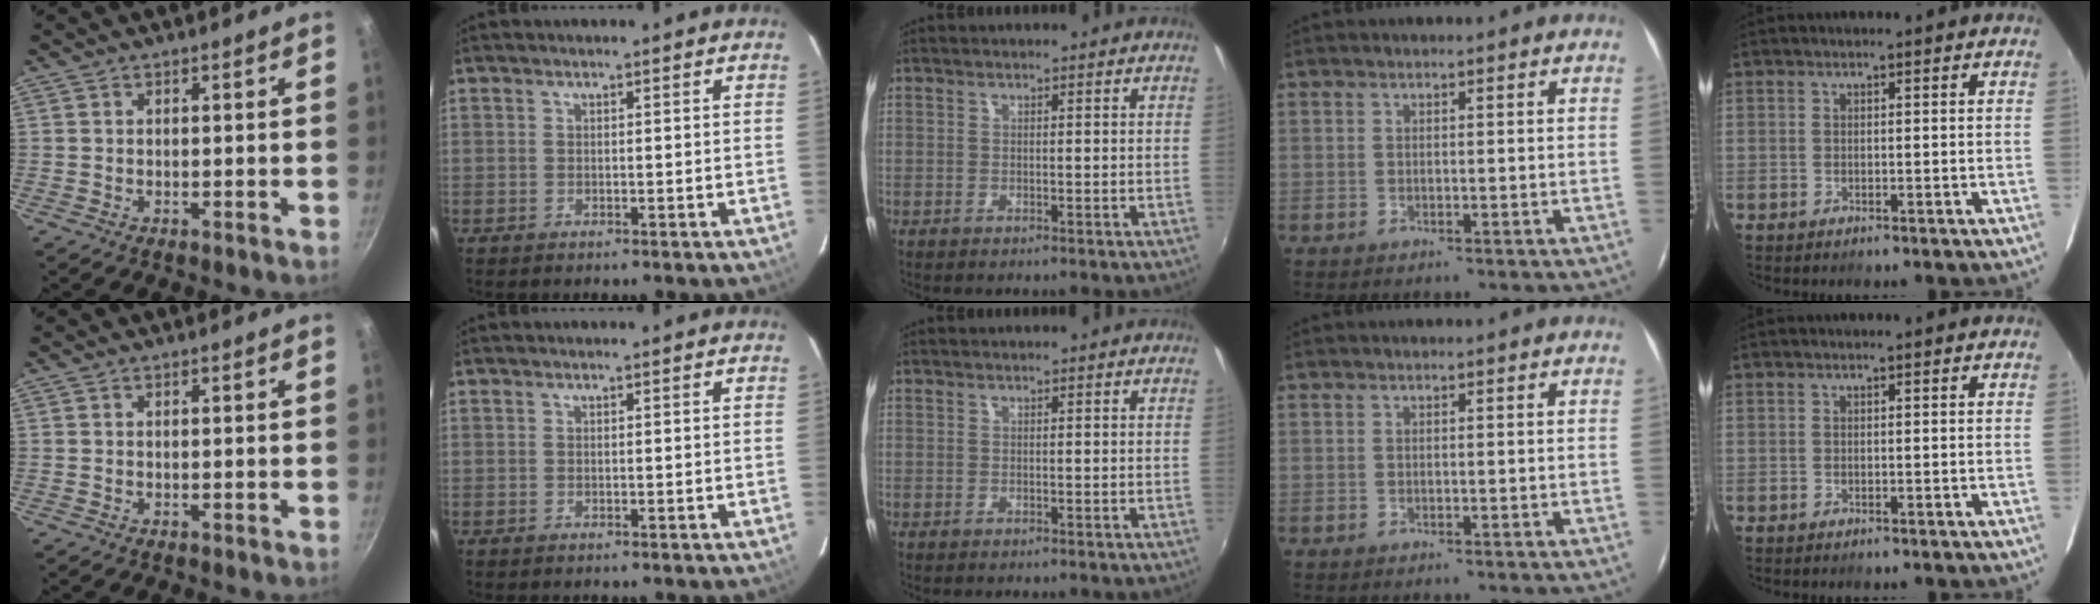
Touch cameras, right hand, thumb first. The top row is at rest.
{}